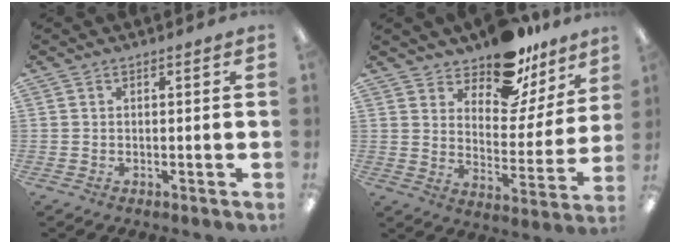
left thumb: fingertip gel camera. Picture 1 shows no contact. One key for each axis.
{"total": 14.8, "fx": 12.4, "fy": 6.2, "fz": 5.3, "tx": -0.074, "ty": -0.097, "tz": 0.221}